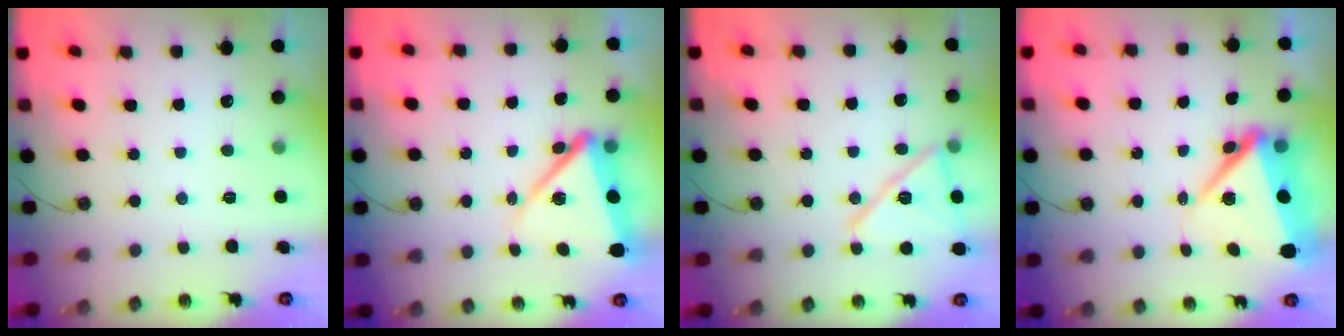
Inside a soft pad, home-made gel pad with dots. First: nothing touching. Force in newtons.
{"total": 12.1, "press": 12.0, "slide": 1.5}
{"total": 16.4, "press": 12.2, "slide": 10.9}
{"total": 10.0, "press": 9.9, "slide": 1.6}